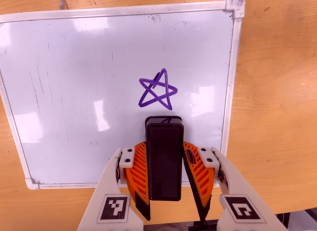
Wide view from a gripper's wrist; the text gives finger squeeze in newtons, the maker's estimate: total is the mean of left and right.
{"total": 4.8, "left": 3.5, "right": 6.1}